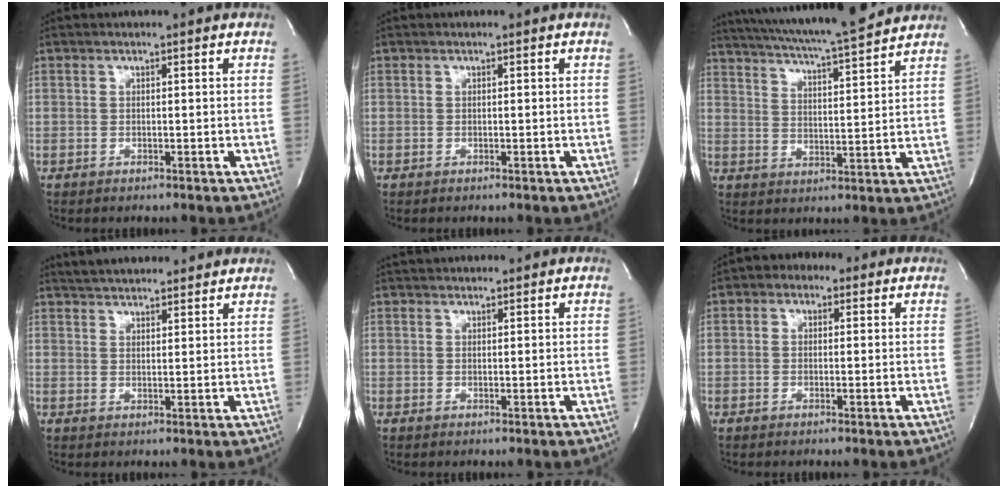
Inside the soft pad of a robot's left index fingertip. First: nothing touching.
{"total": 0.0}
{"total": 17.5, "force": [15.7, 0.7, 7.6], "torque": [-0.134, 0.008, 0.232]}
{"total": 10.7, "force": [9.8, 2.2, 3.6], "torque": [-0.054, 0.023, 0.136]}
{"total": 3.9, "force": [3.7, 0.9, 0.9], "torque": [-0.011, 0.034, 0.056]}
{"total": 3.2, "force": [1.0, 2.4, 1.8], "torque": [-0.029, 0.021, 0.008]}